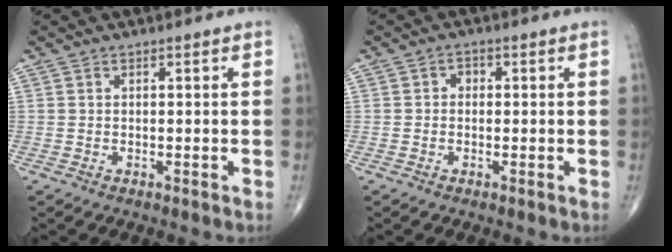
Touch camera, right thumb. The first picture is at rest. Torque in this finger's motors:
{"motor_torque": [-0.13, -0.13, 0.26, -0.01, 0.03]}